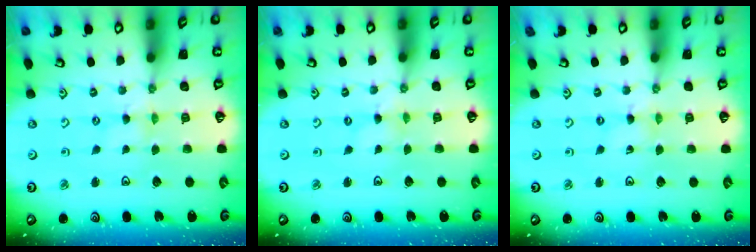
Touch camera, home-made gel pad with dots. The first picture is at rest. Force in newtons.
{"total": 0.0}
{"total": 0.8, "press": 0.8, "slide": 0.1}